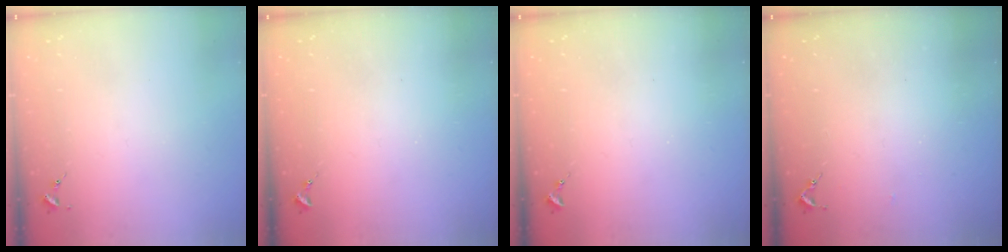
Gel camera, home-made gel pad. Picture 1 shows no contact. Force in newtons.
{"total": 0.0}
{"total": 0.0}
{"total": 2.6, "press": 2.5, "slide": 0.3}